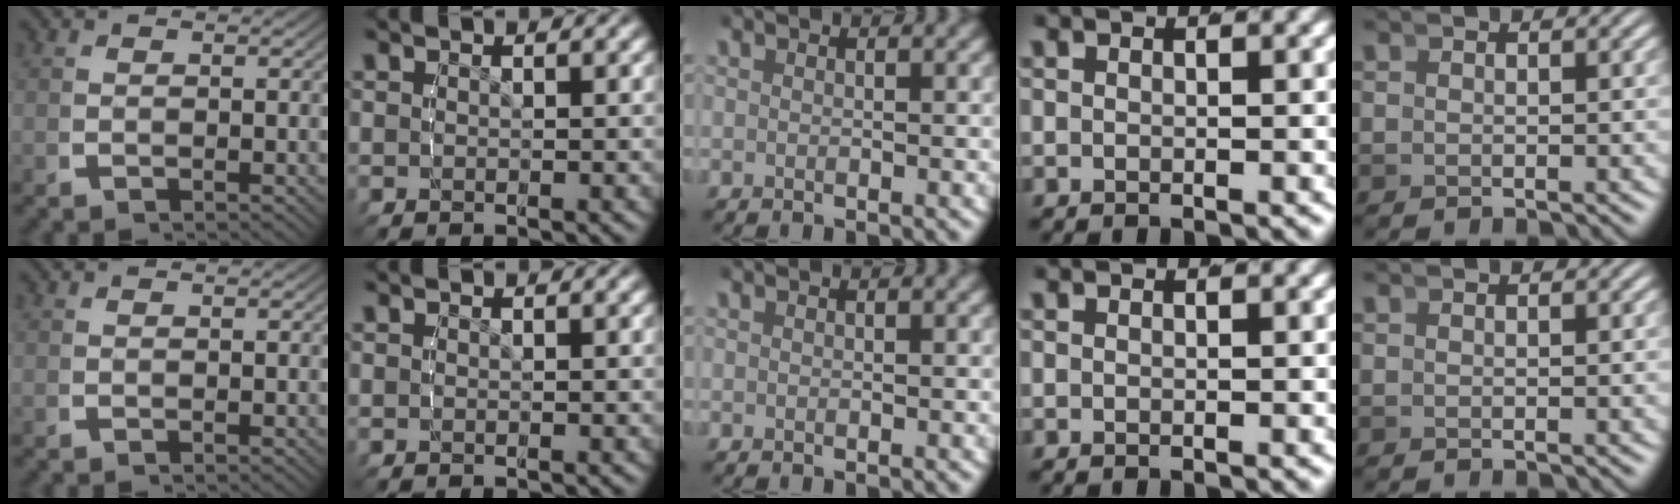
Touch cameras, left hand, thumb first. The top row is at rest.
{}